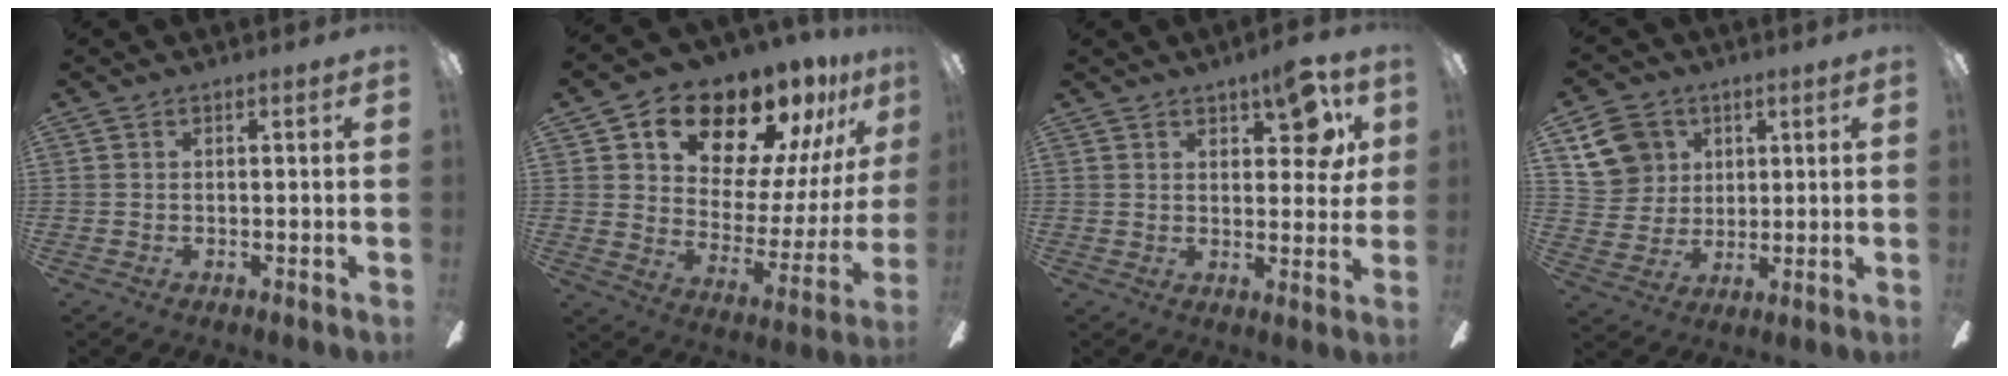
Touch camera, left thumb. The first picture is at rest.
{"total": 17.3, "force": [14.1, 8.1, 5.9], "torque": [-0.095, -0.115, 0.245]}
{"total": 8.9, "force": [5.1, 4.1, 6.0], "torque": [-0.060, -0.023, 0.084]}
{"total": 10.3, "force": [5.0, 8.6, 2.5], "torque": [-0.046, -0.011, 0.102]}